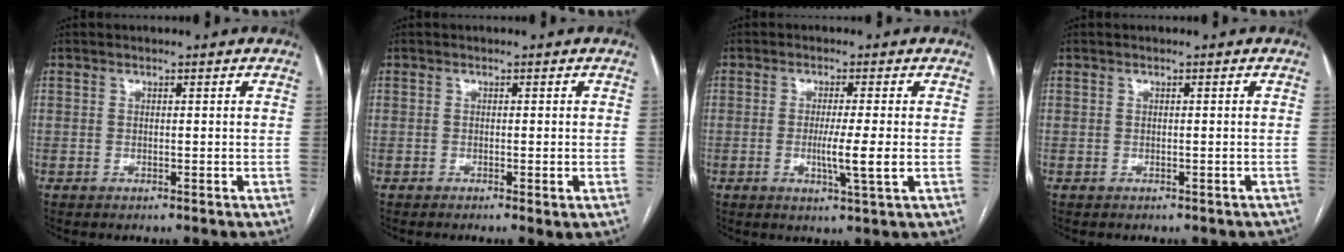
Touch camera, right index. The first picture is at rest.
{"total": 1.5, "force": [-0.7, 0.1, 1.4], "torque": [-0.022, -0.005, -0.008]}
{"total": 5.0, "force": [-0.7, -0.5, 5.0], "torque": [-0.090, -0.012, -0.014]}
{"total": 3.6, "force": [-2.9, 1.9, 0.8], "torque": [0.002, 0.010, -0.033]}